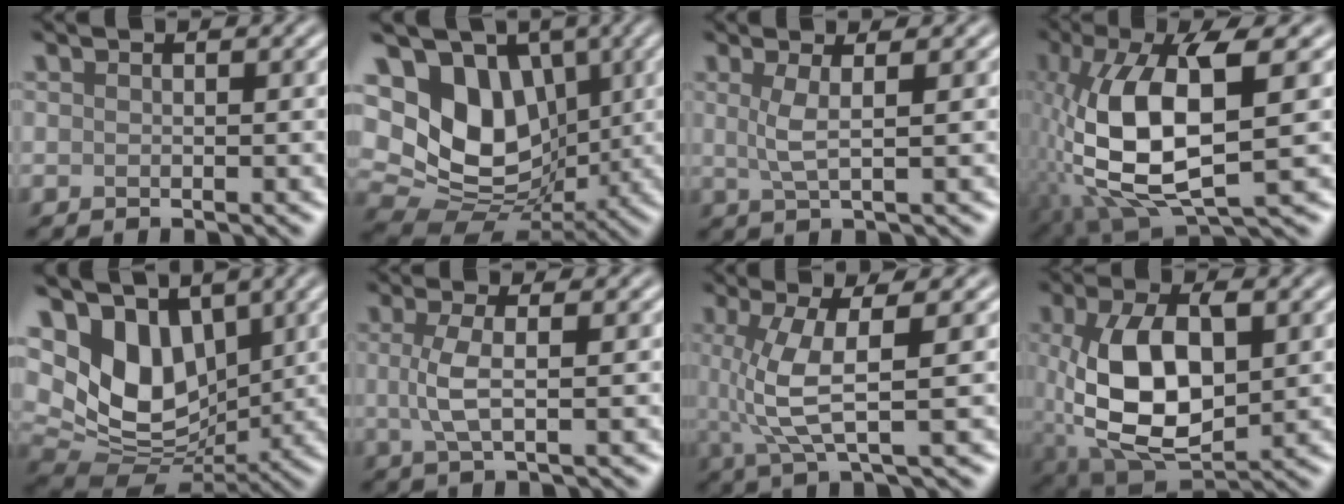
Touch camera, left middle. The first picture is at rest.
{"total": 12.7, "force": [2.3, 9.6, 7.9], "torque": [-0.152, 0.006, 0.040]}
{"total": 2.4, "force": [0.6, 0.6, 2.3], "torque": [-0.046, -0.002, 0.010]}
{"total": 11.4, "force": [-0.6, 4.2, 10.6], "torque": [-0.224, 0.005, -0.013]}
{"total": 9.9, "force": [3.2, 6.9, 6.4], "torque": [-0.134, -0.008, 0.049]}
{"total": 3.1, "force": [0.2, 0.9, 3.0], "torque": [-0.065, 0.000, 0.002]}
{"total": 5.4, "force": [0.5, 1.3, 5.2], "torque": [-0.112, 0.003, 0.012]}
{"total": 10.4, "force": [0.2, 5.8, 8.6], "torque": [-0.182, -0.010, 0.013]}